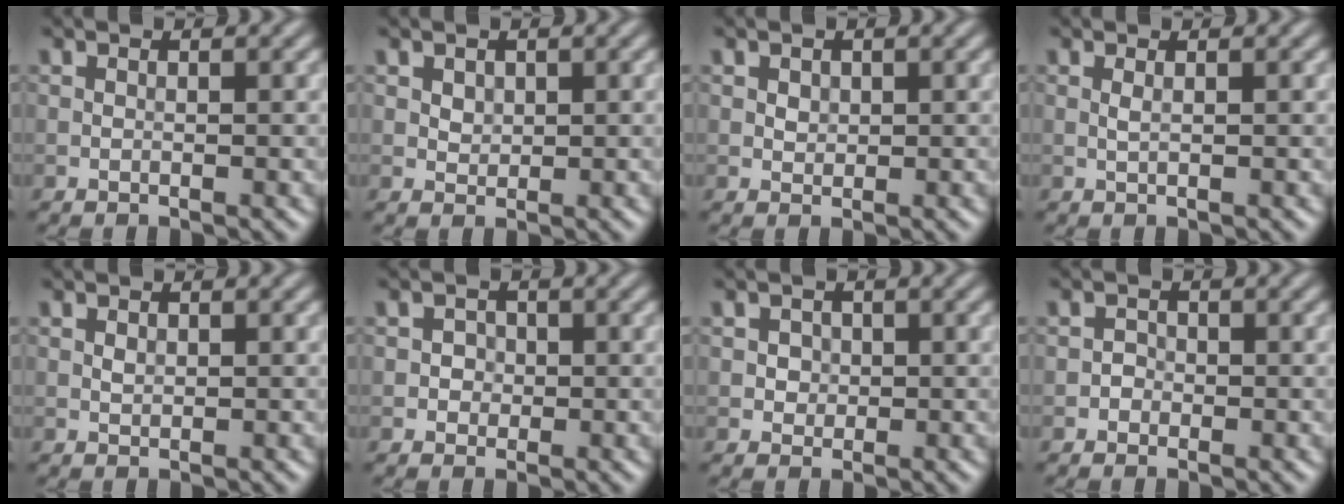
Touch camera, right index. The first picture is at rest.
{"total": 1.0, "force": [0.5, 0.8, 0.4], "torque": [-0.007, -0.002, 0.011]}
{"total": 0.9, "force": [0.3, 0.7, 0.3], "torque": [-0.006, -0.002, 0.007]}
{"total": 0.5, "force": [0.2, 0.1, 0.5], "torque": [-0.013, 0.001, 0.004]}
{"total": 0.6, "force": [0.2, 0.4, 0.4], "torque": [-0.008, 0.001, 0.004]}
{"total": 1.2, "force": [-0.1, 1.2, 0.3], "torque": [0.013, 0.001, -0.005]}
{"total": 1.3, "force": [0.2, 1.2, 0.4], "torque": [0.000, 0.000, 0.010]}
{"total": 0.9, "force": [-0.4, 0.8, 0.1], "torque": [0.005, 0.001, -0.008]}